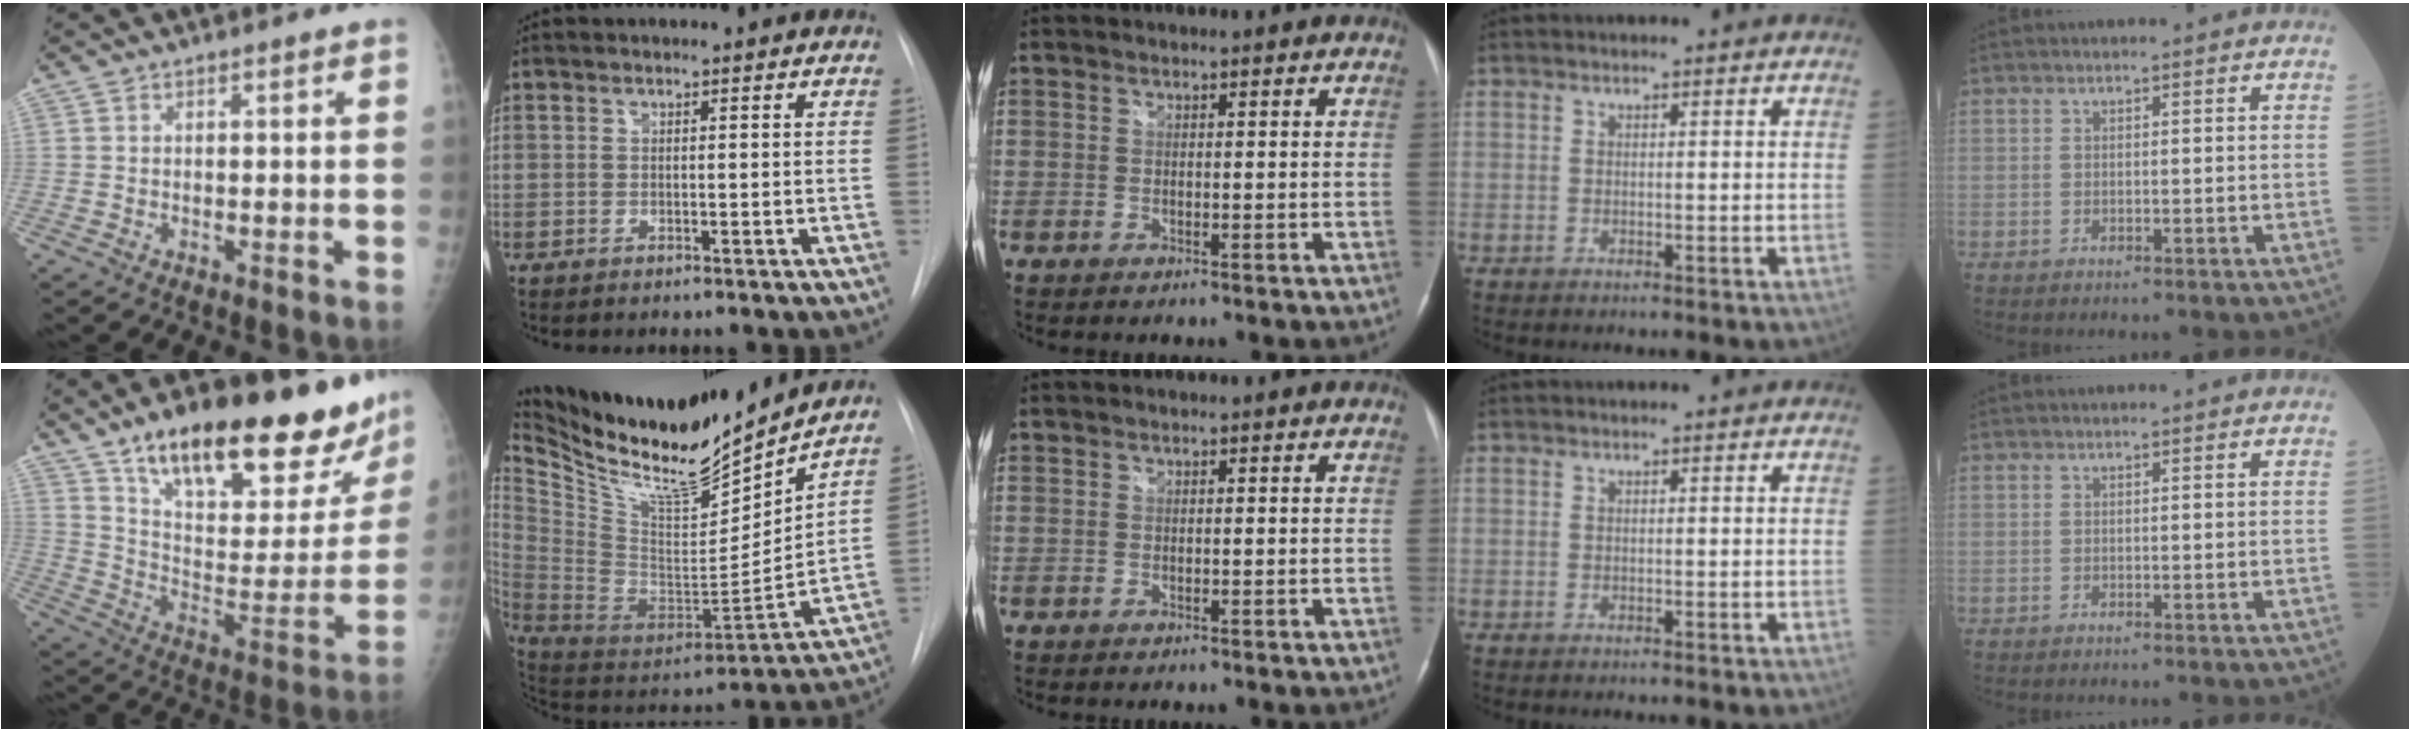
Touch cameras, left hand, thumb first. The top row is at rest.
{"thumb": {"total": 30.0, "force": [21.4, 9.5, 18.7], "torque": [-0.242, -0.072, 0.325]}, "index": {"total": 21.9, "force": [19.3, 3.2, 9.9], "torque": [-0.189, -0.037, 0.332]}}